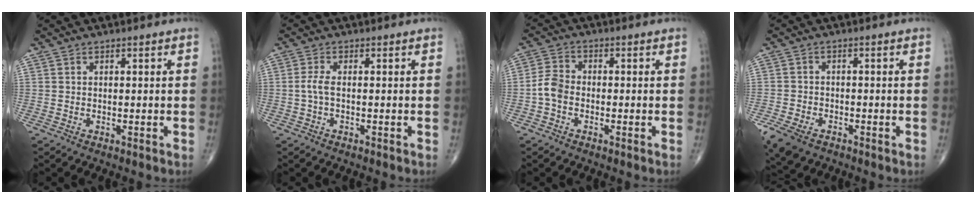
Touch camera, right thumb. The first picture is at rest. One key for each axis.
{"total": 2.4, "fx": -0.3, "fy": 0.9, "fz": 2.2, "tx": -0.056, "ty": -0.001, "tz": -0.008}
{"total": 4.3, "fx": -1.3, "fy": 3.0, "fz": 2.7, "tx": -0.056, "ty": 0.014, "tz": -0.035}
{"total": 8.1, "fx": -4.6, "fy": 5.2, "fz": 4.3, "tx": -0.097, "ty": 0.006, "tz": -0.075}